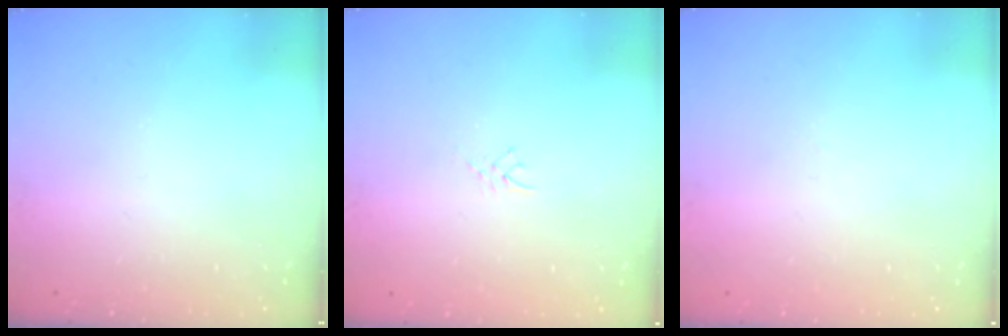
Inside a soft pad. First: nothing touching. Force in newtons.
{"total": 2.4, "press": 2.4, "slide": 0.4}
{"total": 1.8, "press": 1.6, "slide": 0.6}